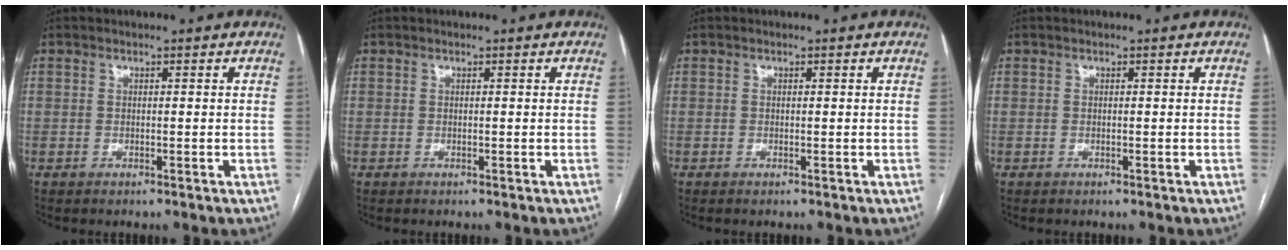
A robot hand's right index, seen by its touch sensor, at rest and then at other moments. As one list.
[{"total": 0.0}, {"total": 0.0}, {"total": 0.0}]